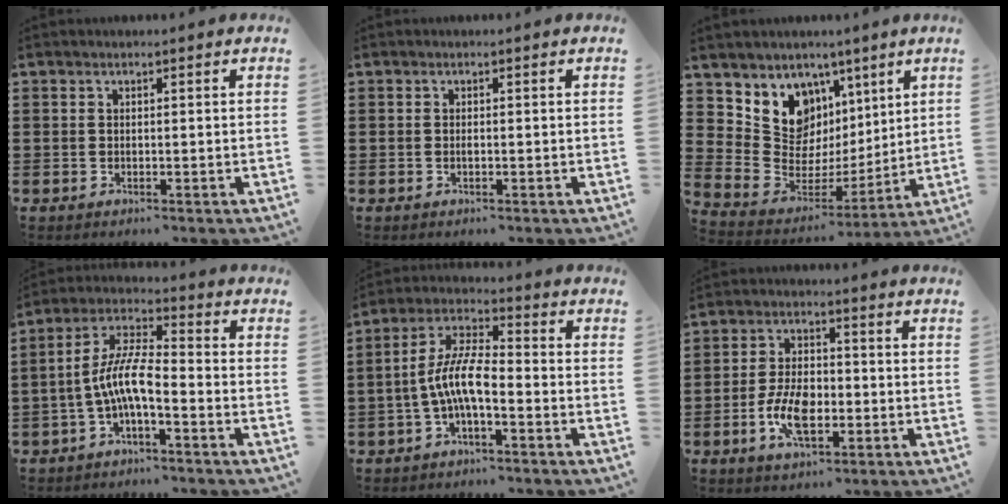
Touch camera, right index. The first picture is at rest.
{"total": 0.6, "force": [-0.1, 0.2, 0.5], "torque": [-0.012, -0.003, -0.002]}
{"total": 9.9, "force": [5.5, 8.0, 2.3], "torque": [-0.082, -0.060, 0.107]}
{"total": 8.0, "force": [-2.8, 2.1, 7.2], "torque": [-0.160, -0.009, -0.058]}
{"total": 8.4, "force": [-2.6, 2.6, 7.6], "torque": [-0.172, -0.006, -0.053]}
{"total": 7.5, "force": [-2.3, 4.0, 6.0], "torque": [-0.135, 0.003, -0.047]}